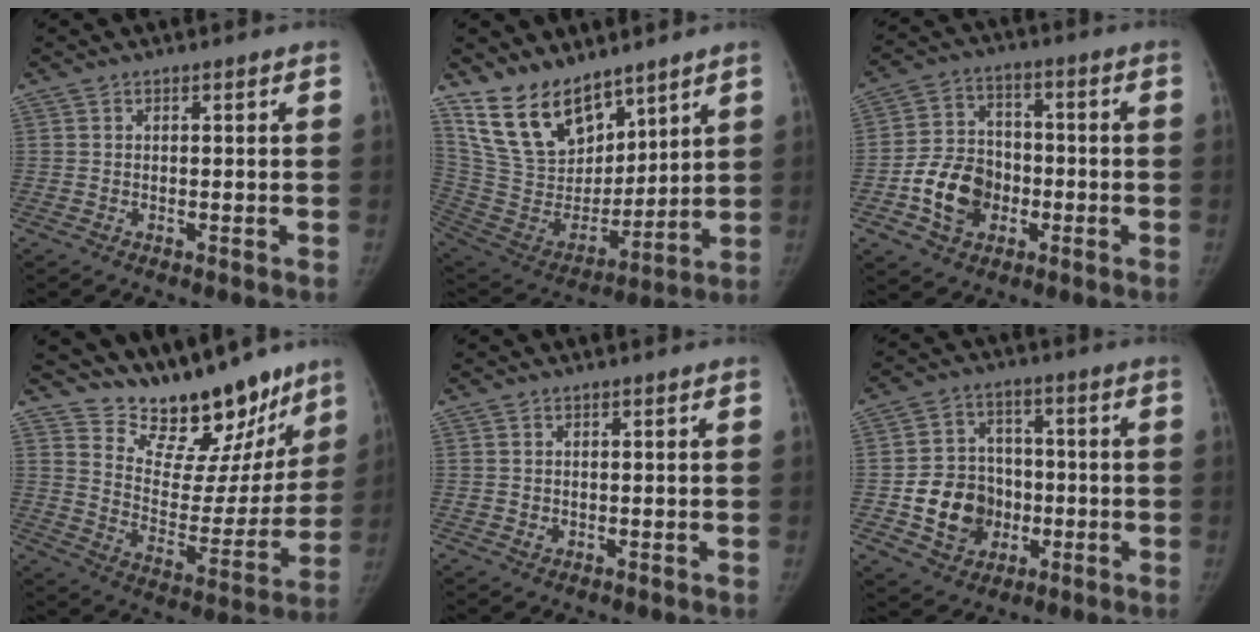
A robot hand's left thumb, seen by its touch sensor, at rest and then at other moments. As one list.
[{"total": 18.3, "force": [13.1, 9.5, 8.4], "torque": [-0.111, -0.069, 0.263]}, {"total": 11.8, "force": [-3.5, 9.4, 6.3], "torque": [-0.080, 0.024, -0.064]}, {"total": 22.3, "force": [18.0, 9.2, 9.5], "torque": [-0.094, -0.114, 0.268]}, {"total": 1.0, "force": [0.1, 0.9, 0.3], "torque": [-0.006, -0.001, 0.006]}, {"total": 12.8, "force": [-2.7, 10.9, 6.2], "torque": [-0.057, 0.019, -0.041]}]